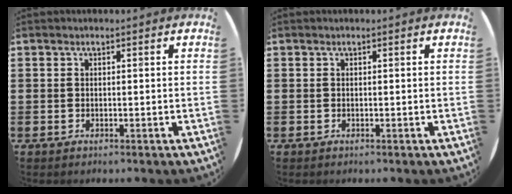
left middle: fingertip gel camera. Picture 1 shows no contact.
{"total": 0.0}